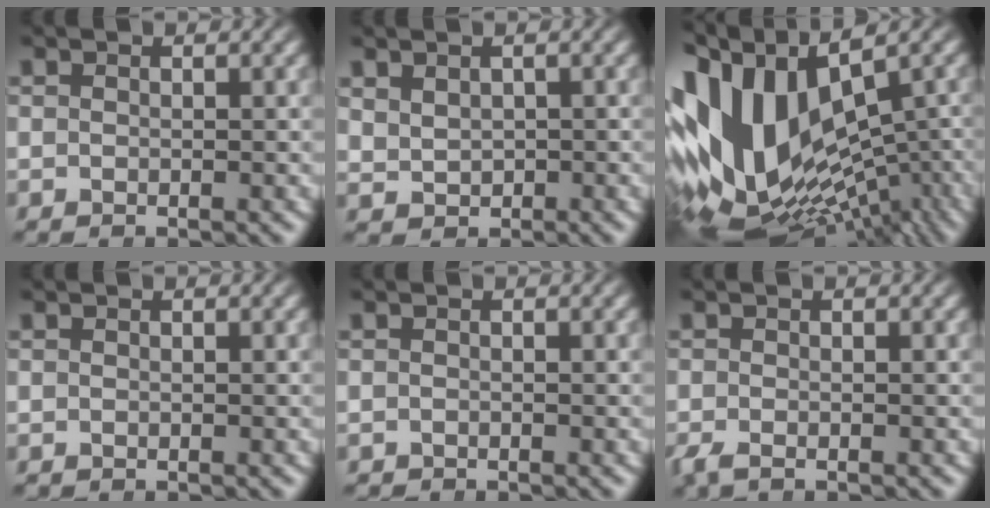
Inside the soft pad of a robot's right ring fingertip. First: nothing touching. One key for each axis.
{"total": 1.3, "fx": 0.6, "fy": 1.1, "fz": 0.5, "tx": -0.012, "ty": -0.014, "tz": 0.027}
{"total": 20.6, "fx": -3.2, "fy": 14.9, "fz": 13.9, "tx": -0.278, "ty": -0.055, "tz": -0.027}
{"total": 0.0}
{"total": 0.7, "fx": -0.6, "fy": -0.1, "fz": -0.3, "tx": 0.001, "ty": -0.011, "tz": -0.006}
{"total": 1.6, "fx": -1.3, "fy": 0.7, "fz": 0.6, "tx": -0.021, "ty": -0.008, "tz": -0.021}